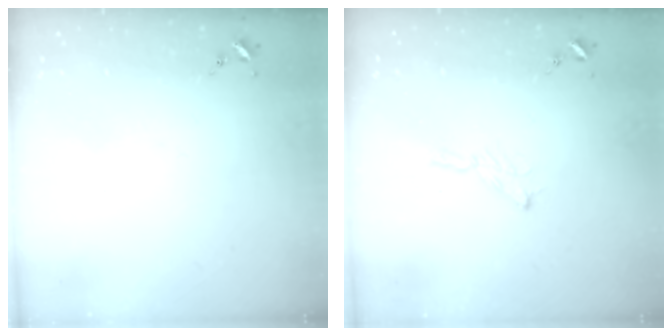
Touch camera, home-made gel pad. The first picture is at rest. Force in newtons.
{"total": 5.3, "press": 5.3, "slide": 0.5}